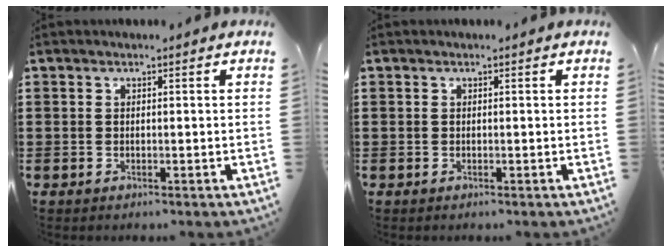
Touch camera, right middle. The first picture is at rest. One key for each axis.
{"total": 0.0}